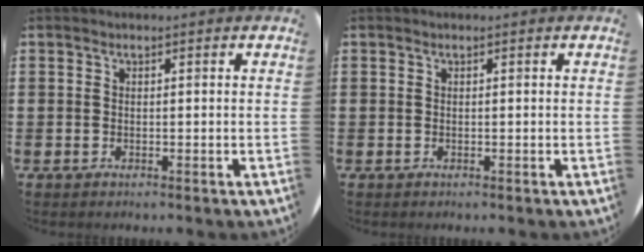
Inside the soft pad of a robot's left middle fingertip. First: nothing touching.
{"total": 0.0}